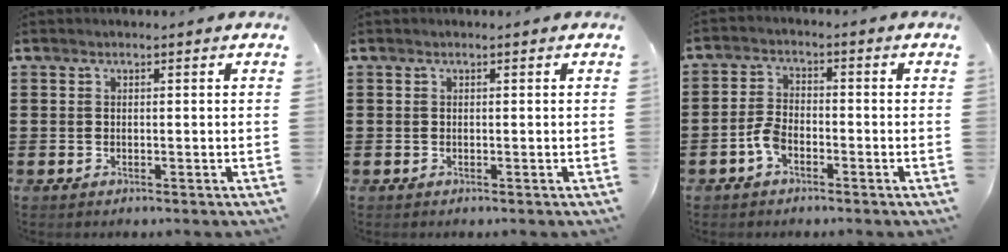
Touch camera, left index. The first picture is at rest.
{"total": 0.0}
{"total": 3.7, "force": [-2.0, 1.9, 2.5], "torque": [-0.067, 0.001, -0.044]}